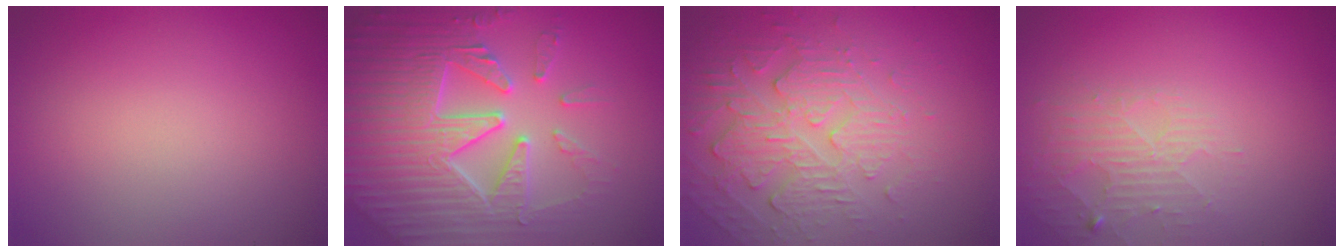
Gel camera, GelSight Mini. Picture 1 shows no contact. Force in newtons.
{"total": 7.8, "press": 7.6, "slide": 1.5}
{"total": 5.3, "press": 3.7, "slide": 3.7}
{"total": 2.6, "press": 2.6, "slide": 0.4}